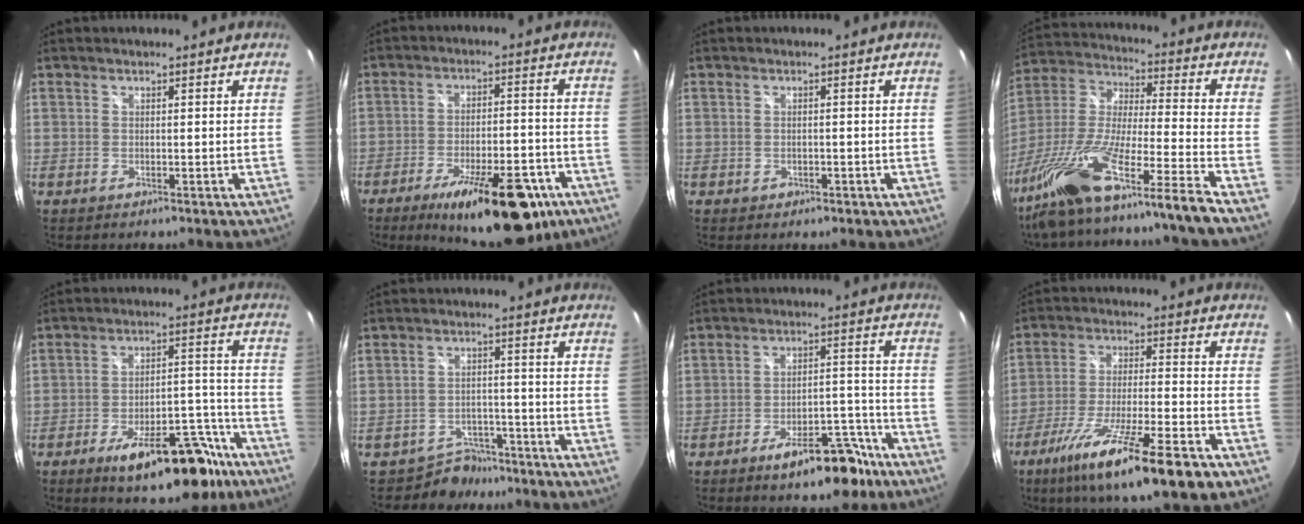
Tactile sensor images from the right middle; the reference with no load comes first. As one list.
[{"total": 19.8, "force": [-12.3, 6.8, 14.0], "torque": [-0.212, -0.021, -0.168]}, {"total": 1.9, "force": [-0.7, 1.6, 0.9], "torque": [-0.014, -0.004, -0.006]}, {"total": 21.0, "force": [-15.7, -1.4, 14.0], "torque": [-0.249, -0.050, -0.288]}, {"total": 18.1, "force": [-12.1, 6.9, 11.5], "torque": [-0.163, 0.010, -0.162]}, {"total": 5.4, "force": [-4.4, 3.0, -0.4], "torque": [0.005, 0.018, -0.069]}, {"total": 12.8, "force": [-8.8, 4.9, 7.9], "torque": [-0.121, 0.019, -0.119]}, {"total": 18.5, "force": [-11.4, 2.6, 14.3], "torque": [-0.264, -0.056, -0.190]}]